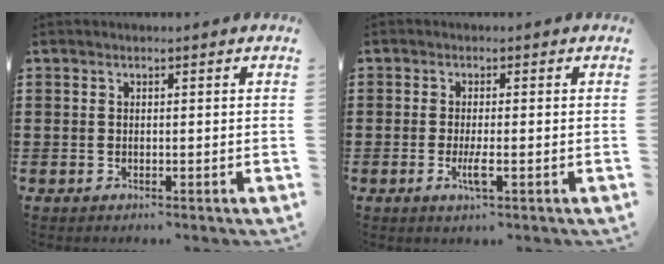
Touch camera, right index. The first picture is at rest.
{"total": 3.1, "force": [-1.0, 0.4, 2.8], "torque": [-0.070, -0.012, -0.024]}